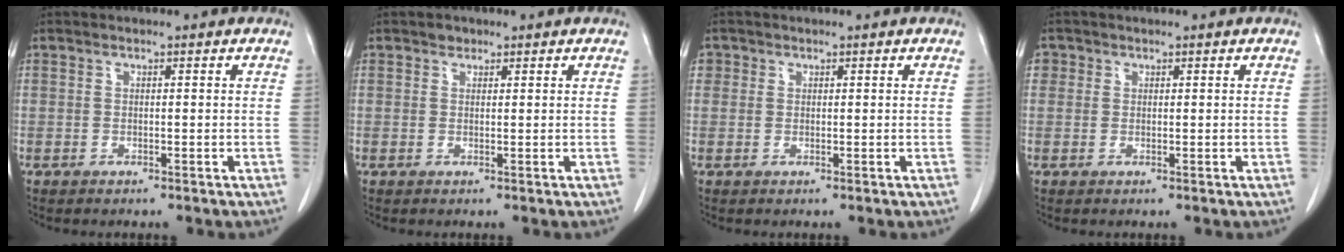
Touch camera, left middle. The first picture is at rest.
{"total": 0.9, "force": [0.7, 0.6, 0.1], "torque": [0.001, -0.003, 0.009]}
{"total": 1.4, "force": [0.5, 1.3, 0.2], "torque": [0.008, 0.007, 0.007]}
{"total": 1.6, "force": [0.6, 1.5, 0.3], "torque": [0.007, 0.007, 0.007]}